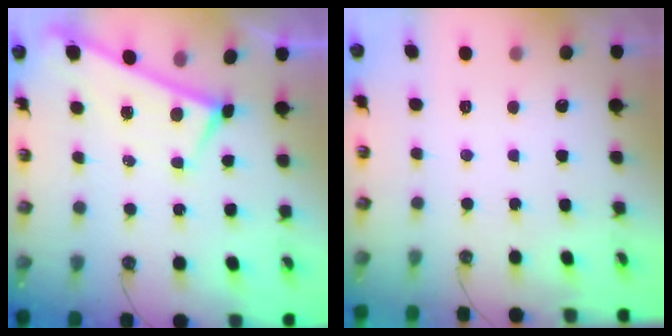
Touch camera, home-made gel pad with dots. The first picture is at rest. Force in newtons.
{"total": 0.0}